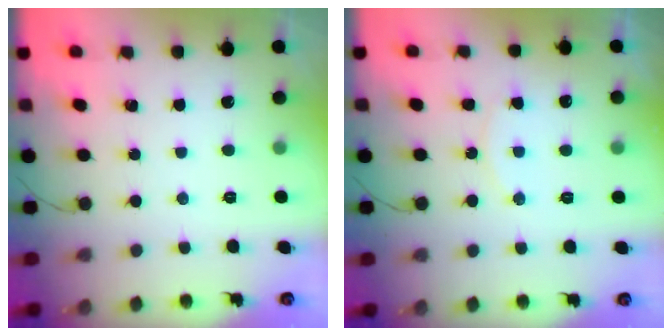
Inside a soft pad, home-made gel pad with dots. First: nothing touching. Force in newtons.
{"total": 7.6, "press": 7.5, "slide": 0.4}